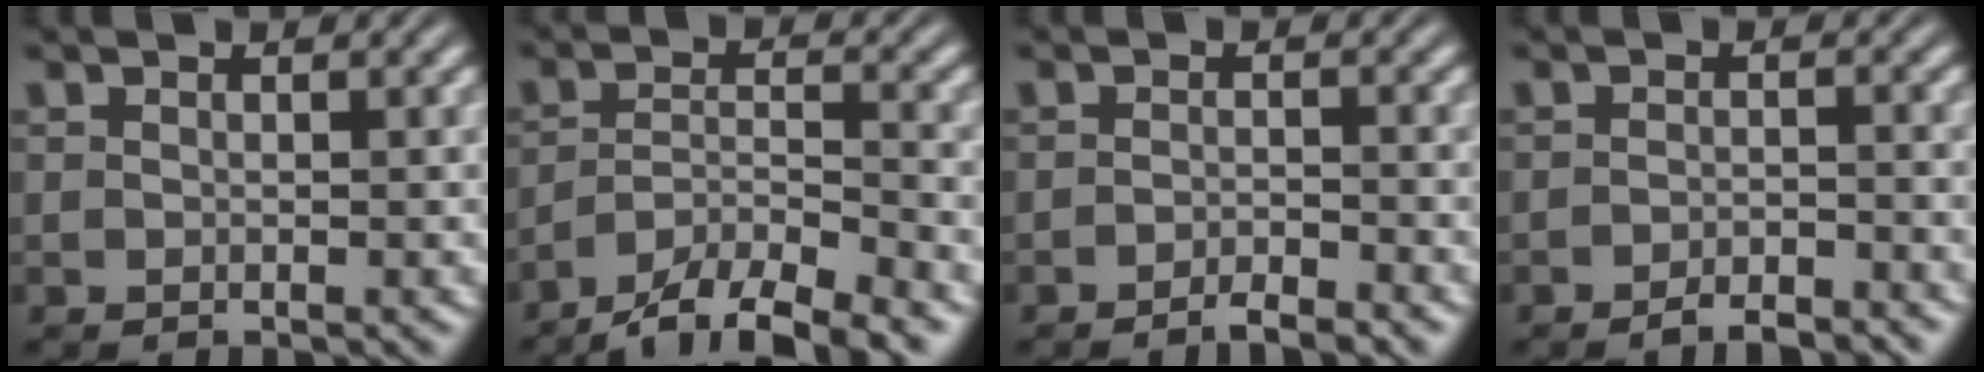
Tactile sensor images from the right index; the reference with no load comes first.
{"total": 7.2, "force": [-5.1, 3.1, 4.1], "torque": [-0.055, -0.018, -0.079]}
{"total": 2.2, "force": [-2.1, -0.5, 0.6], "torque": [-0.001, -0.003, -0.037]}
{"total": 3.0, "force": [-2.9, -0.2, 0.5], "torque": [0.004, -0.001, -0.049]}